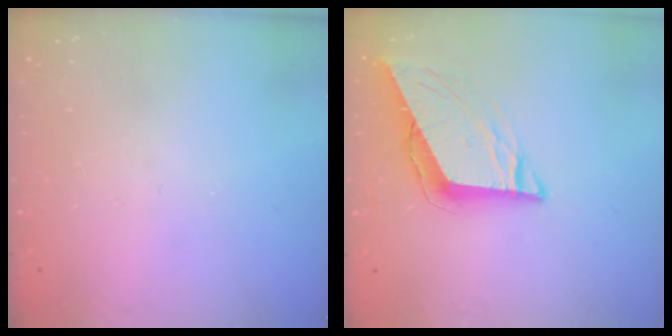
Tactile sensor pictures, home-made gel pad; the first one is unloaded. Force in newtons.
{"total": 9.6, "press": 9.6, "slide": 1.0}